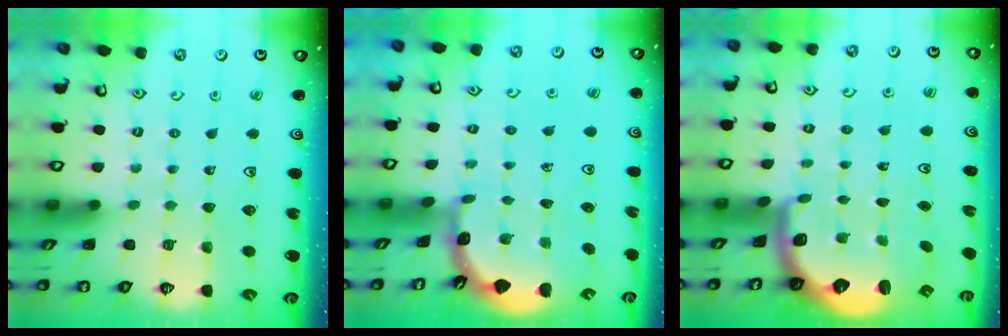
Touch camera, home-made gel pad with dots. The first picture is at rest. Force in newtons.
{"total": 1.8, "press": 1.8, "slide": 0.2}
{"total": 2.1, "press": 1.9, "slide": 0.9}